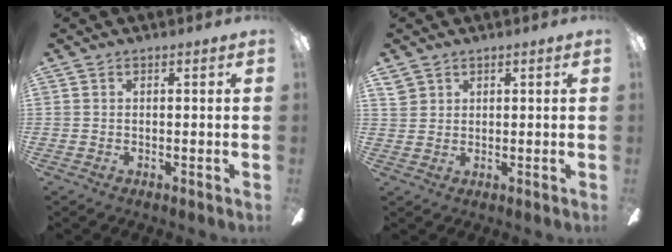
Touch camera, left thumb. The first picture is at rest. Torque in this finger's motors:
{"motor_torque": [0.18, 0.04, -0.45, 0.14, -0.01]}